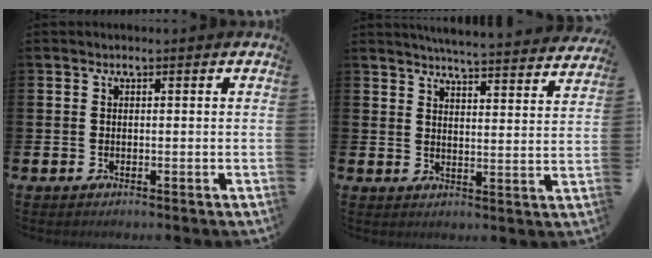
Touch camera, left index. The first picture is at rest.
{"total": 5.3, "force": [5.3, -0.1, 0.7], "torque": [-0.019, -0.042, 0.090]}